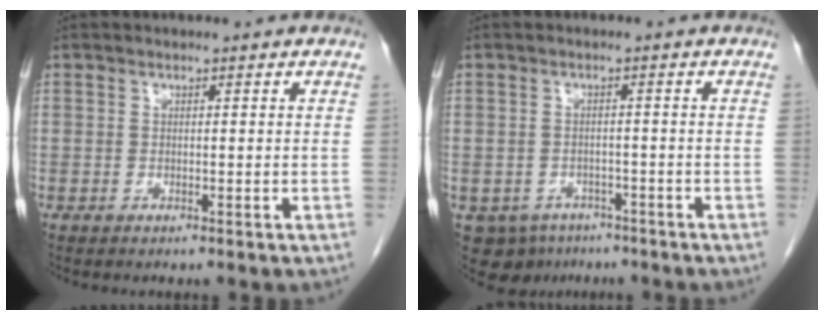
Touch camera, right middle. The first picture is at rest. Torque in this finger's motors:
{"motor_torque": [0.00, 0.01, -0.08, -0.01]}